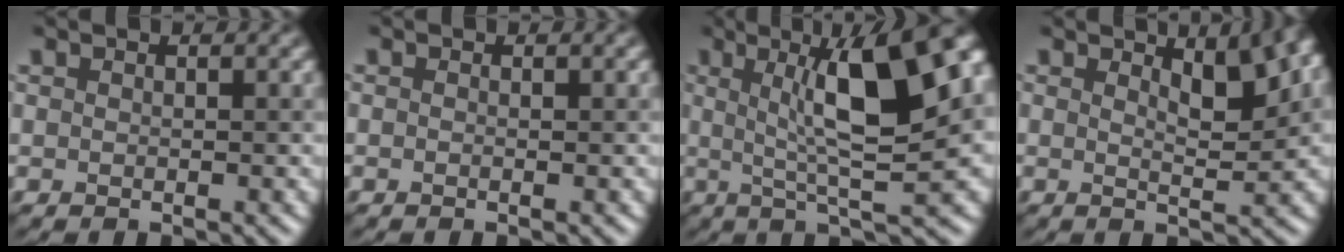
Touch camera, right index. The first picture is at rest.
{"total": 0.6, "force": [0.0, 0.2, 0.5], "torque": [-0.010, -0.009, -0.007]}
{"total": 12.4, "force": [2.8, 3.3, 11.6], "torque": [-0.148, 0.024, 0.036]}
{"total": 5.9, "force": [2.2, 1.8, 5.2], "torque": [-0.037, 0.015, 0.019]}